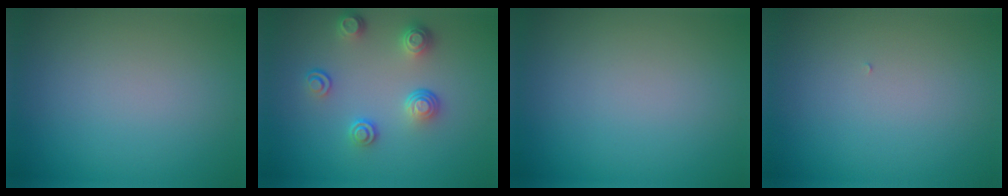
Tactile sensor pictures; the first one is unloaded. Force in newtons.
{"total": 3.7, "press": 2.8, "slide": 2.4}
{"total": 0.0}
{"total": 0.0}